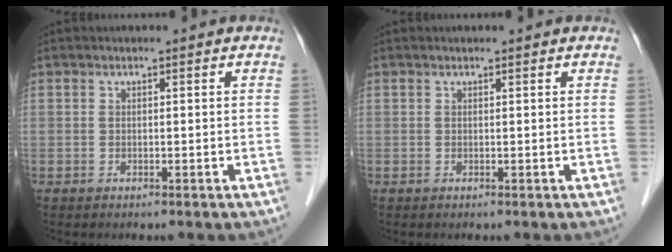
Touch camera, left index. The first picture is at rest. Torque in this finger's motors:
{"motor_torque": [0.13, -0.09, 0.00, -0.01]}